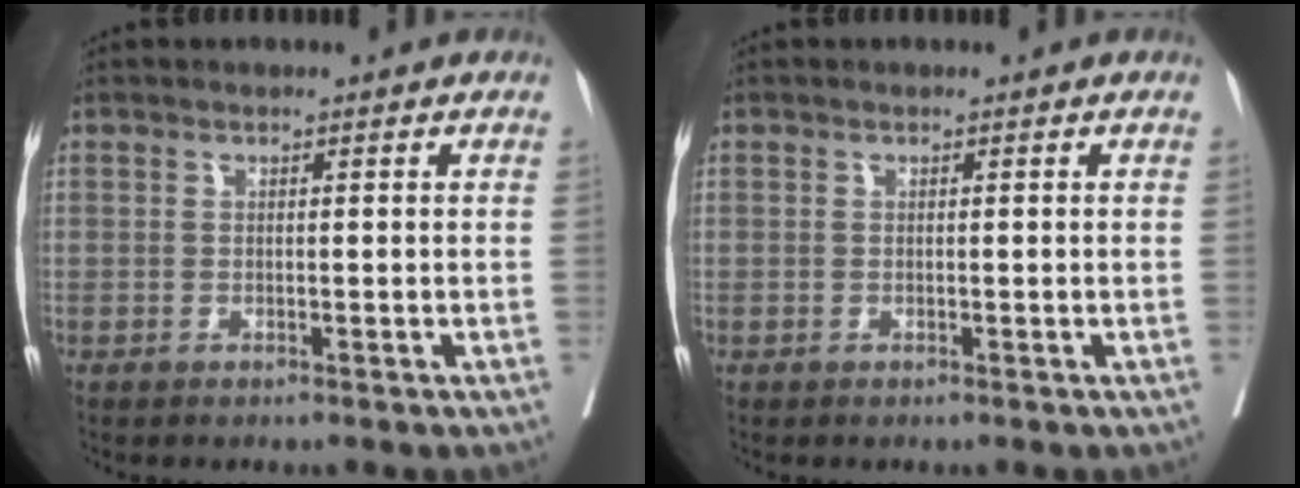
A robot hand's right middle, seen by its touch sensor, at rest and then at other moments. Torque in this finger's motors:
{"motor_torque": [0.00, 0.00, 0.00, -0.10]}